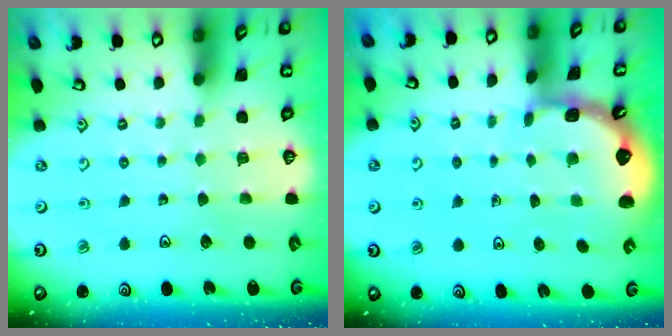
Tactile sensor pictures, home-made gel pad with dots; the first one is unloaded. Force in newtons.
{"total": 1.2, "press": 1.1, "slide": 0.1}